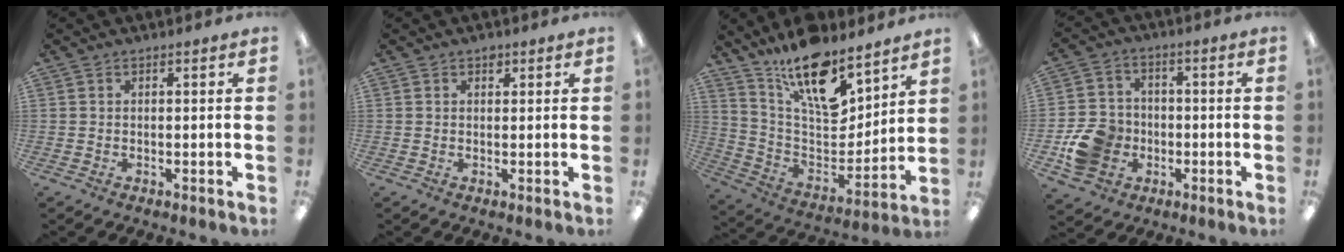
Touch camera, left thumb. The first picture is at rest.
{"total": 1.4, "force": [0.9, 0.9, 0.6], "torque": [-0.005, -0.001, 0.014]}
{"total": 18.5, "force": [13.3, 7.1, 10.7], "torque": [-0.183, -0.092, 0.233]}
{"total": 10.6, "force": [-3.1, 9.1, 4.4], "torque": [-0.092, 0.027, -0.052]}